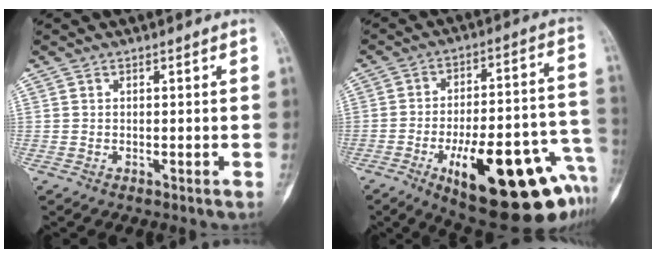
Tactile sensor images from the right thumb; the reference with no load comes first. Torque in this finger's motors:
{"motor_torque": [2.66, 1.94, 1.84, -0.93, 0.51]}